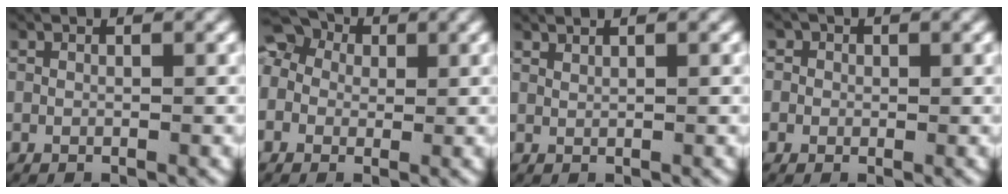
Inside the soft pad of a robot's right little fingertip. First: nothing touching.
{"total": 7.9, "force": [2.5, 6.5, 3.8], "torque": [-0.087, 0.011, 0.022]}
{"total": 0.9, "force": [0.7, -0.5, 0.0], "torque": [-0.010, -0.005, 0.022]}
{"total": 2.5, "force": [0.3, 2.4, 0.6], "torque": [-0.012, 0.010, -0.009]}